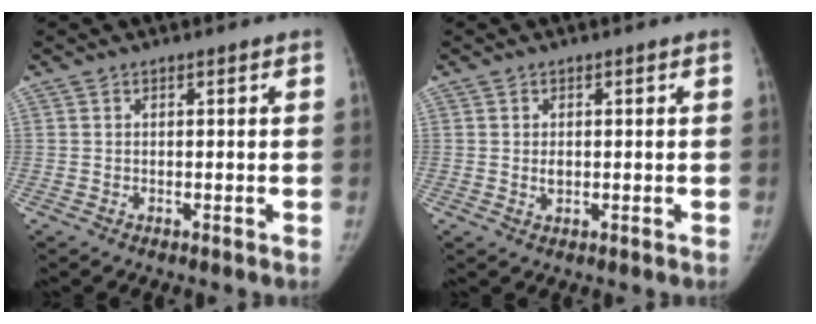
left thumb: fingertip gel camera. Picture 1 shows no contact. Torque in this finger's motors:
{"motor_torque": [-0.08, -0.08, 0.01, 0.17, 0.01]}